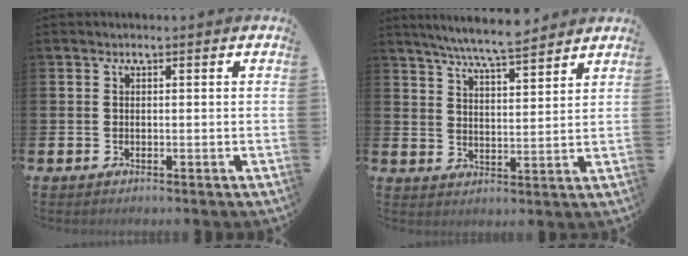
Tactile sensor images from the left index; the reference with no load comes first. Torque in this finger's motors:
{"motor_torque": [0.96, -1.18, 0.52, 0.21]}